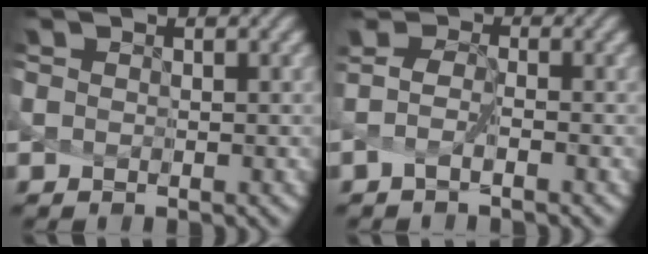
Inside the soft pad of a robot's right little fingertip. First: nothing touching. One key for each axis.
{"total": 1.3, "fx": -0.9, "fy": -0.1, "fz": 0.9, "tx": -0.027, "ty": -0.002, "tz": -0.019}